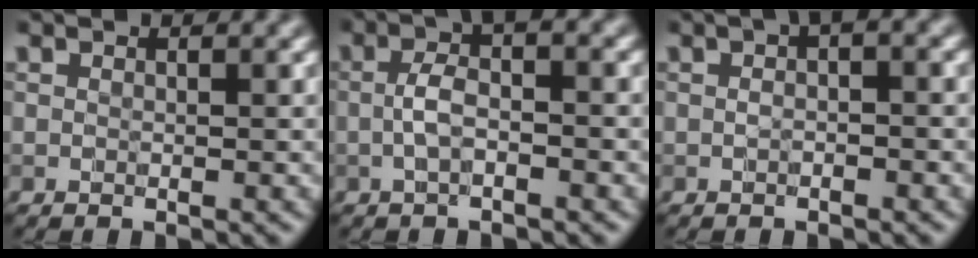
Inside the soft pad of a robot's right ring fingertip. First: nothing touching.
{"total": 2.7, "force": [-0.4, 0.8, 2.6], "torque": [-0.053, 0.009, -0.013]}
{"total": 1.7, "force": [0.0, 0.5, 1.7], "torque": [-0.028, 0.007, -0.006]}